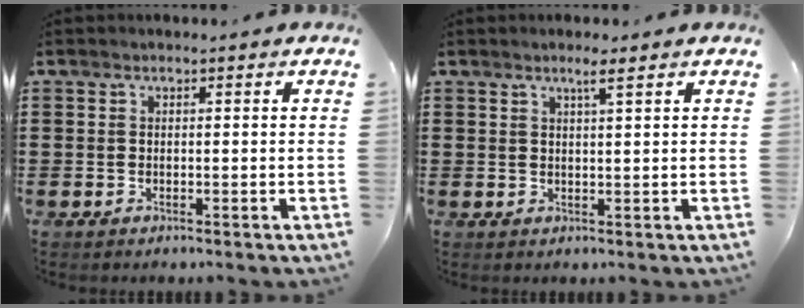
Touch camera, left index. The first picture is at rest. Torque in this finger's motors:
{"motor_torque": [0.00, 0.00, 0.00, 0.05]}